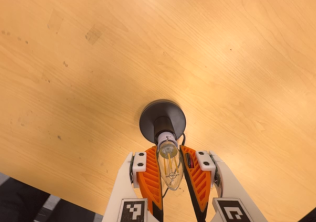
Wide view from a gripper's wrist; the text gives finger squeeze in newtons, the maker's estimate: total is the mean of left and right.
{"total": 10.8, "left": 9.8, "right": 11.8}